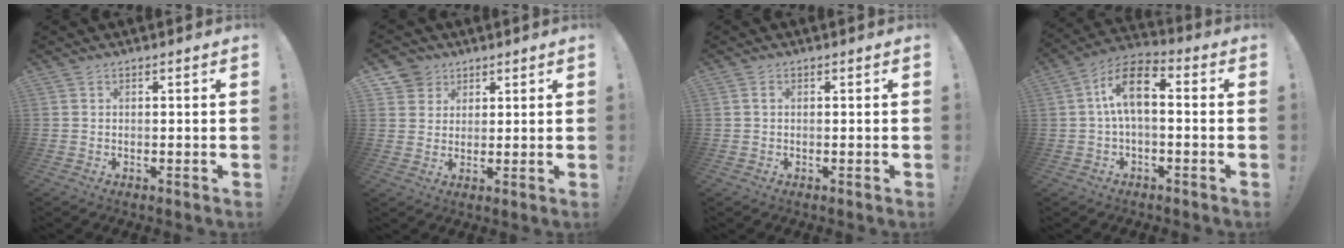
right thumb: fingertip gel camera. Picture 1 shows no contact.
{"total": 5.9, "force": [3.4, 4.8, 0.4], "torque": [-0.008, -0.021, 0.068]}
{"total": 0.0}
{"total": 11.1, "force": [1.1, 5.6, 9.5], "torque": [-0.175, 0.014, 0.021]}